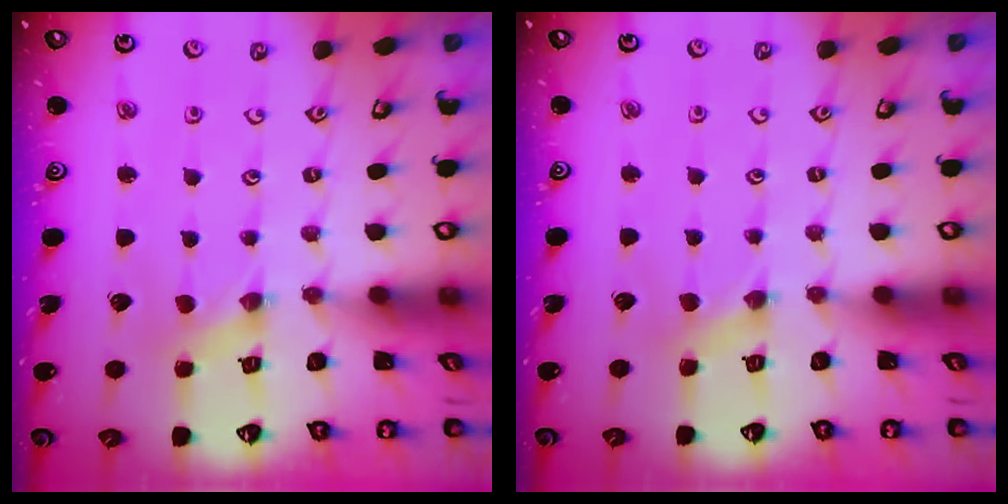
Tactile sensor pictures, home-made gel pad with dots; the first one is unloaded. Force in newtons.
{"total": 2.2, "press": 2.2, "slide": 0.5}